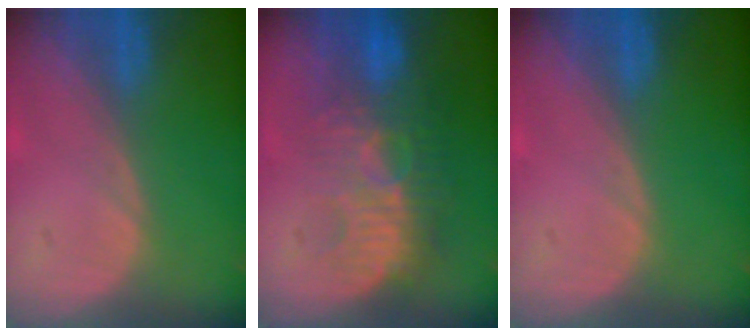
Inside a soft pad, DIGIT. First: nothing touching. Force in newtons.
{"total": 9.6, "press": 9.0, "slide": 3.4}
{"total": 0.0}